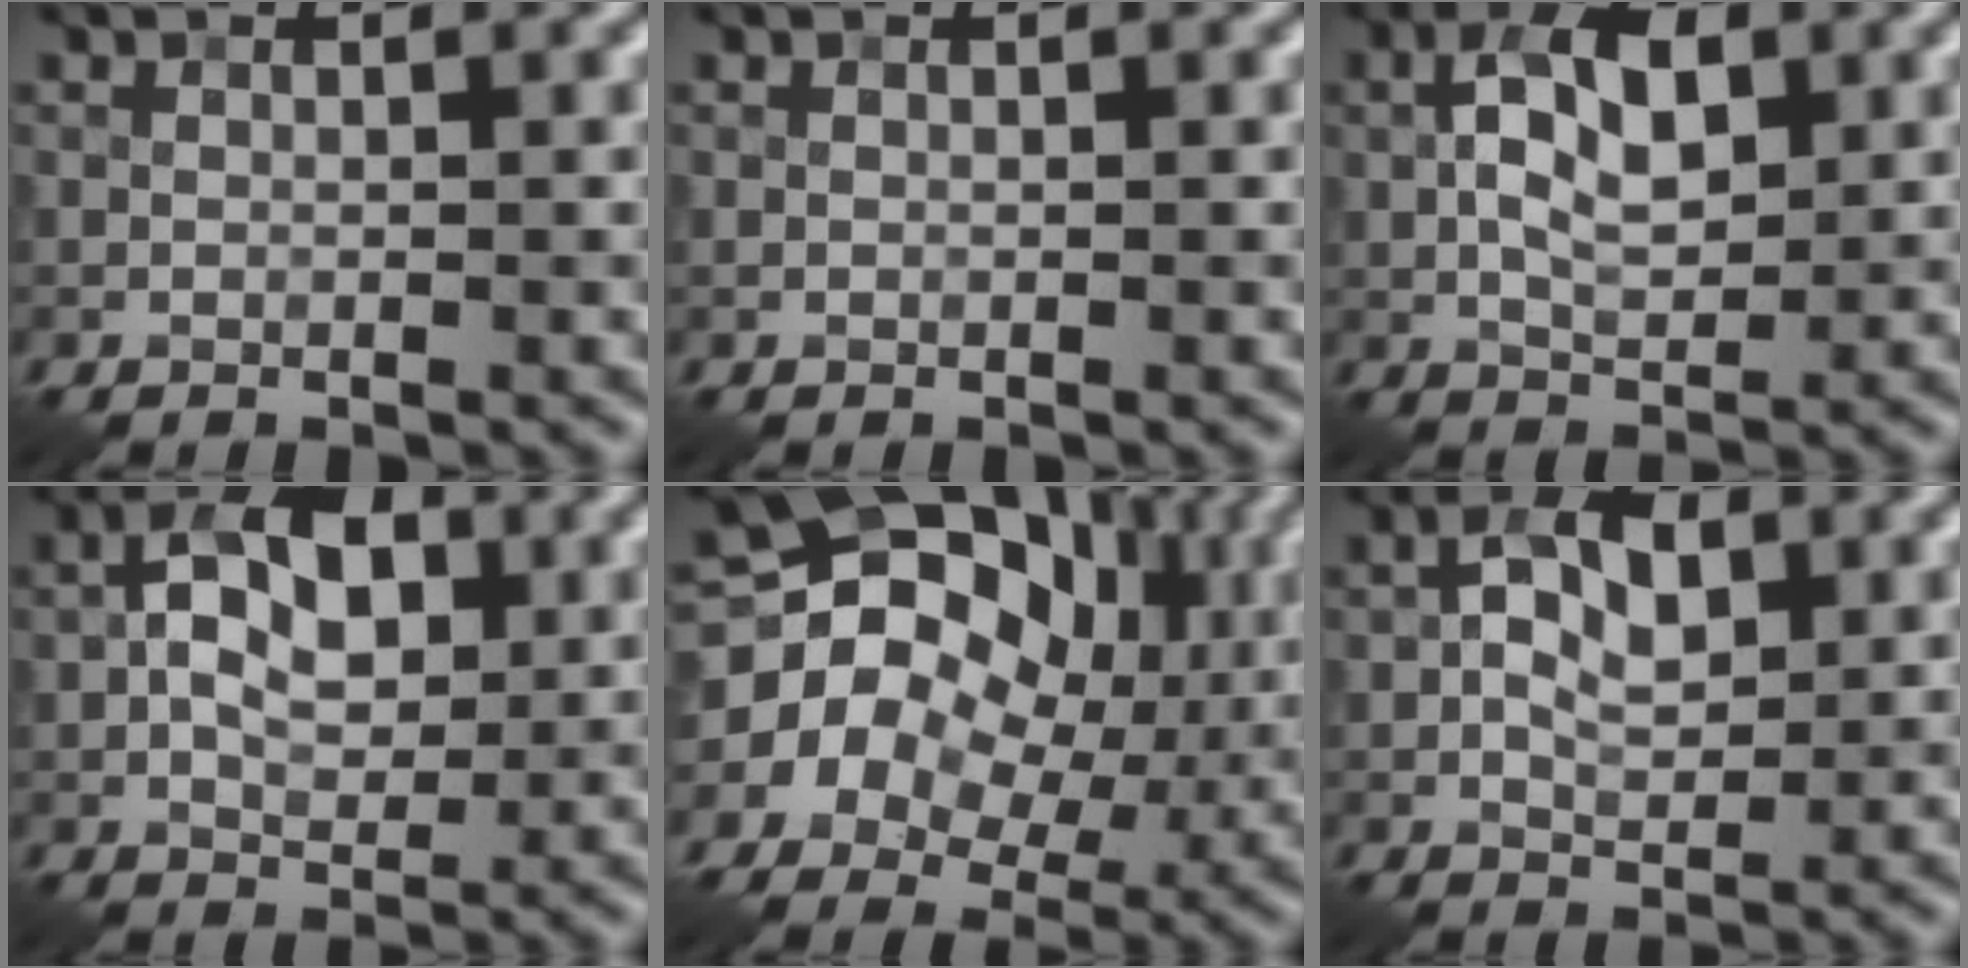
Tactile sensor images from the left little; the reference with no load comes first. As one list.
[{"total": 0.0}, {"total": 6.2, "force": [1.0, 3.3, 5.1], "torque": [-0.095, 0.009, 0.015]}, {"total": 6.8, "force": [0.7, 4.1, 5.4], "torque": [-0.088, 0.011, 0.005]}, {"total": 15.3, "force": [2.0, 12.1, 9.1], "torque": [-0.143, 0.021, 0.009]}, {"total": 4.9, "force": [0.6, 2.8, 4.0], "torque": [-0.072, 0.006, 0.006]}]